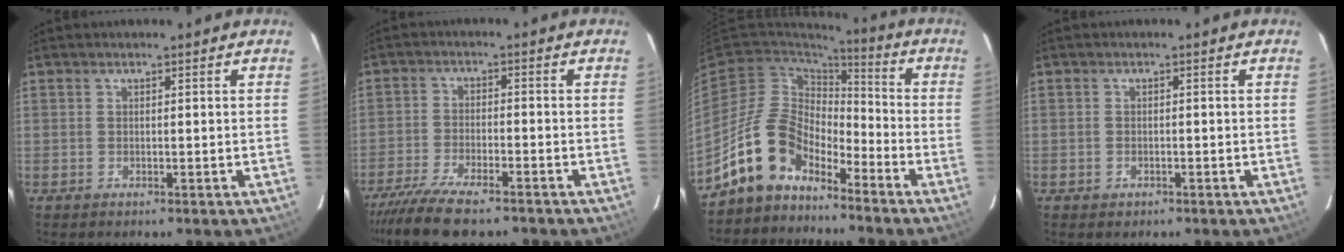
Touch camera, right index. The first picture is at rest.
{"total": 11.5, "force": [-9.5, 2.6, 6.0], "torque": [-0.142, -0.031, -0.168]}
{"total": 12.3, "force": [-9.3, 6.1, 5.2], "torque": [-0.101, 0.026, -0.175]}
{"total": 1.3, "force": [-0.7, 1.0, 0.3], "torque": [-0.004, 0.003, -0.007]}